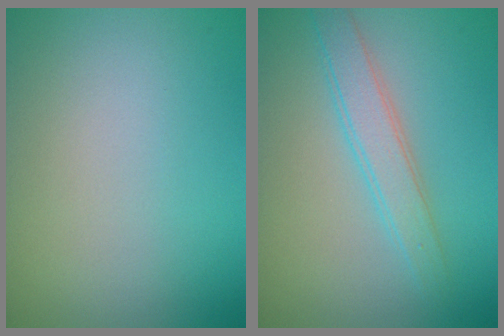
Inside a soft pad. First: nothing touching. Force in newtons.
{"total": 2.9, "press": 2.9, "slide": 0.1}